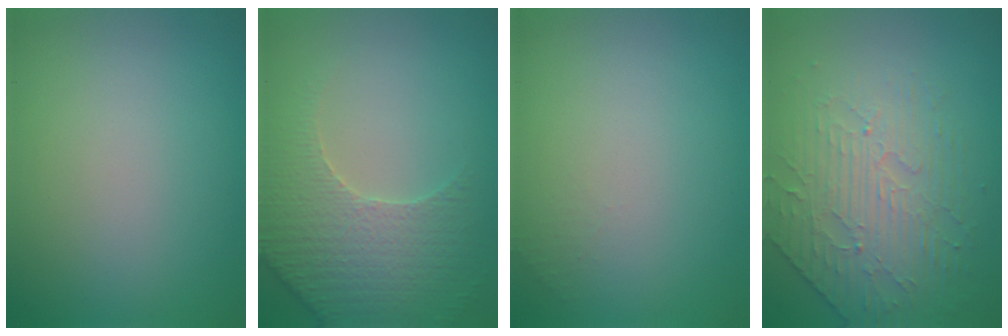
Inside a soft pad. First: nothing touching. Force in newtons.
{"total": 4.6, "press": 4.3, "slide": 1.4}
{"total": 0.7, "press": 0.7, "slide": 0.1}
{"total": 3.9, "press": 3.6, "slide": 1.6}